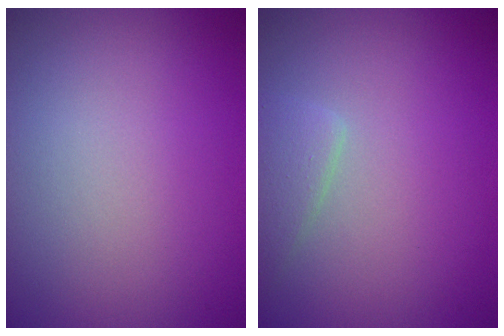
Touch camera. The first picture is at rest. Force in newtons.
{"total": 1.7, "press": 1.7, "slide": 0.2}